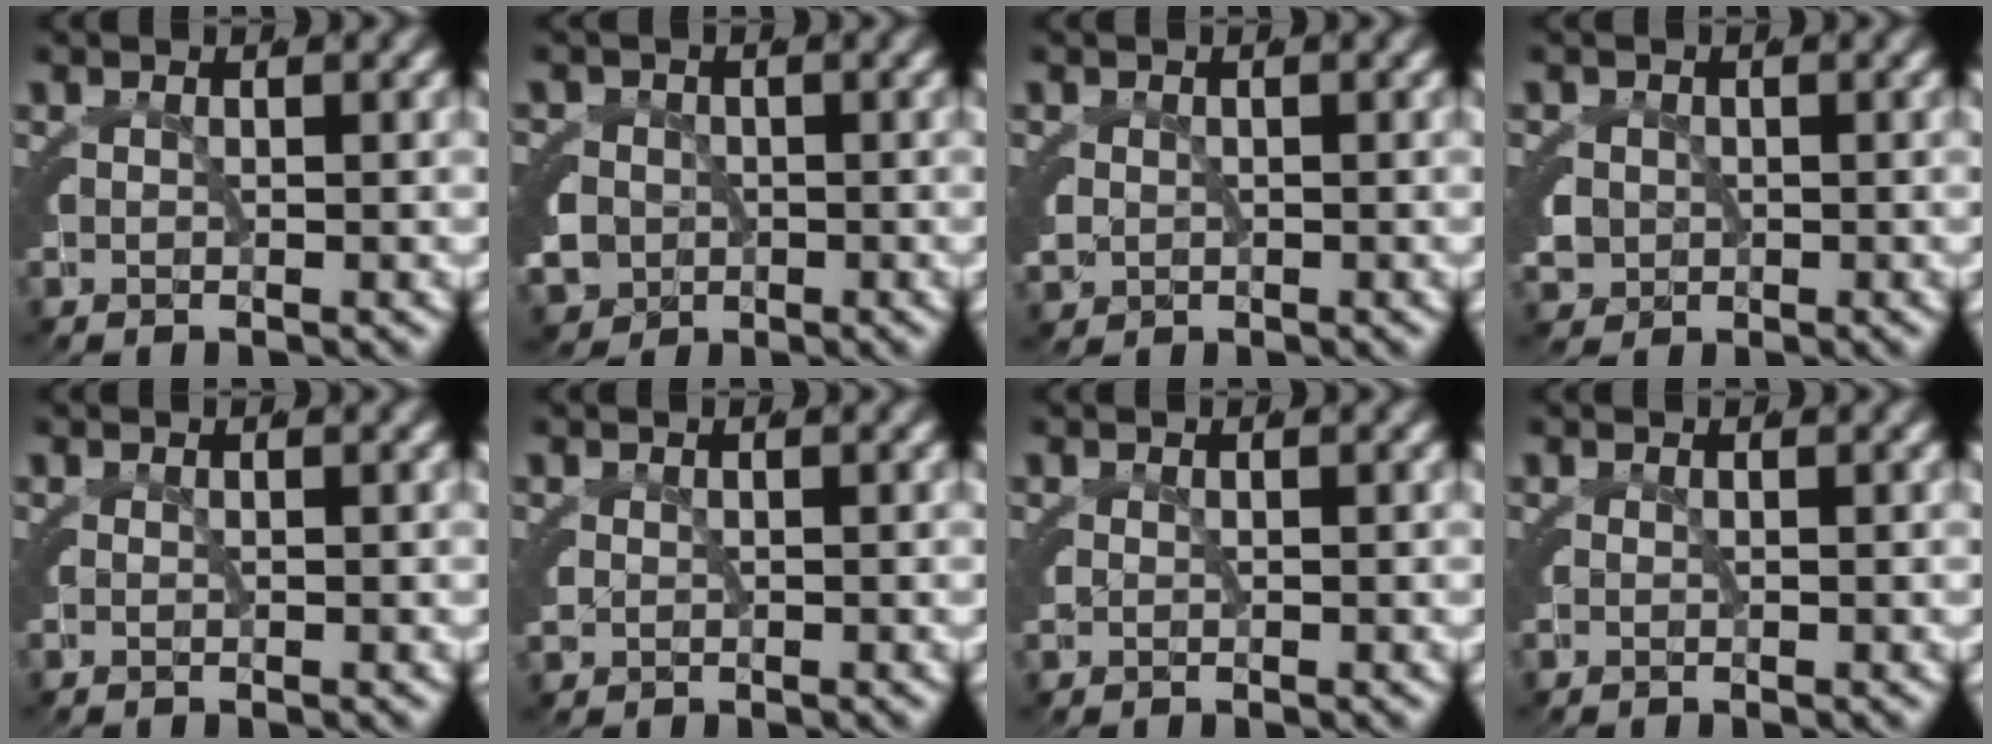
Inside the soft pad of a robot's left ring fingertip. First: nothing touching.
{"total": 5.8, "force": [-1.5, 5.1, 2.2], "torque": [-0.054, -0.031, -0.018]}
{"total": 2.3, "force": [-0.3, 2.1, 0.9], "torque": [-0.035, -0.020, 0.005]}
{"total": 2.4, "force": [-0.1, 2.1, 1.1], "torque": [-0.032, -0.012, 0.005]}
{"total": 0.0}
{"total": 1.2, "force": [0.0, 1.1, 0.5], "torque": [-0.021, -0.013, 0.008]}
{"total": 0.0}
{"total": 0.0}